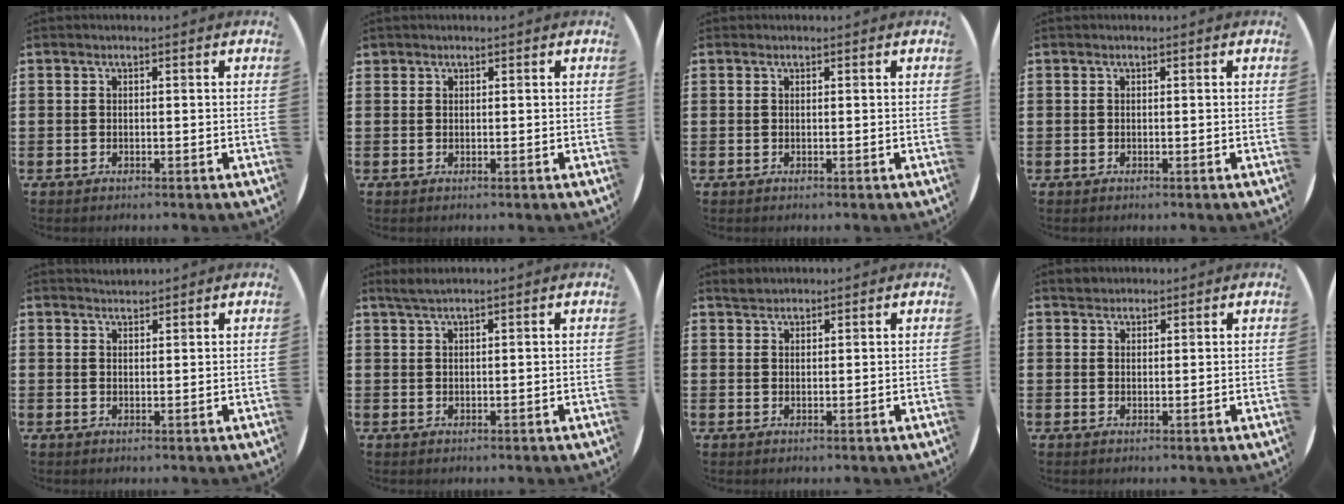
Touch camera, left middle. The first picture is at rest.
{"total": 0.6, "force": [0.5, 0.2, -0.1], "torque": [0.003, 0.004, 0.010]}
{"total": 0.0}
{"total": 0.0}
{"total": 1.5, "force": [1.5, 0.2, -0.1], "torque": [0.002, 0.002, 0.028]}
{"total": 1.6, "force": [1.3, -0.1, 0.9], "torque": [-0.018, 0.002, 0.023]}
{"total": 1.4, "force": [1.4, 0.4, 0.0], "torque": [0.006, -0.001, 0.025]}
{"total": 1.5, "force": [1.4, 0.5, -0.2], "torque": [0.008, 0.000, 0.027]}